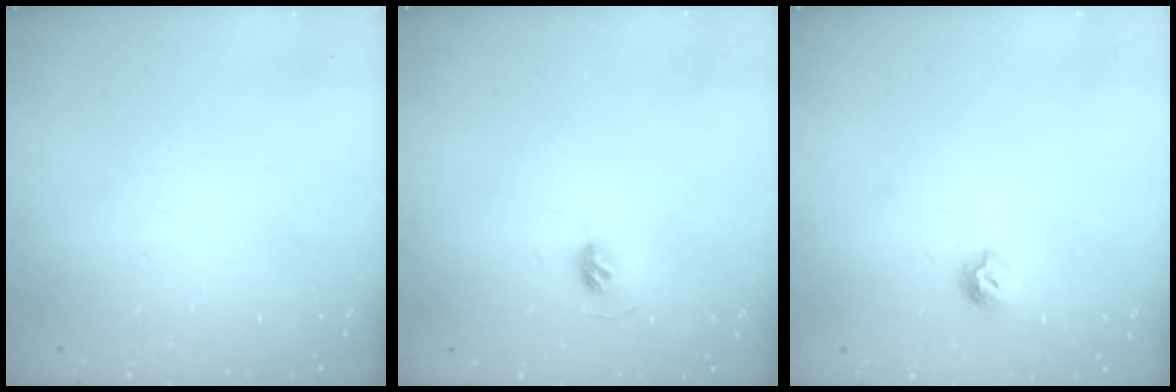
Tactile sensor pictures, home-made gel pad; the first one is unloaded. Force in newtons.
{"total": 4.9, "press": 4.8, "slide": 1.1}
{"total": 6.4, "press": 6.4, "slide": 0.3}